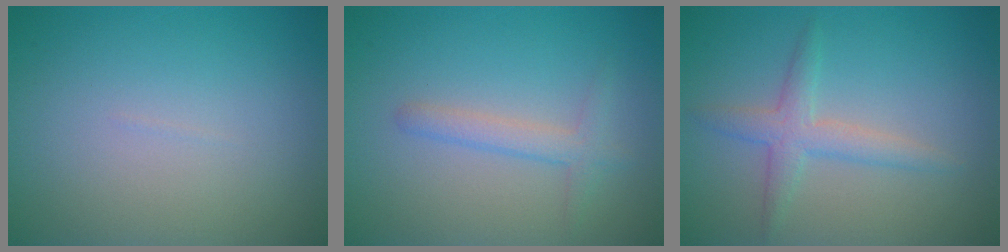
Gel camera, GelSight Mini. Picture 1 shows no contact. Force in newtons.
{"total": 2.0, "press": 2.0, "slide": 0.1}
{"total": 2.7, "press": 2.7, "slide": 0.0}